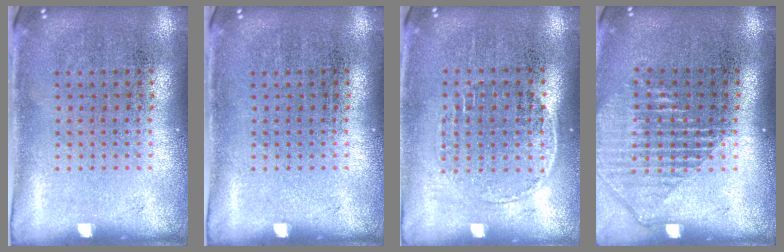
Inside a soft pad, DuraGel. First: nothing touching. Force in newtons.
{"total": 0.0}
{"total": 1.2, "press": 1.0, "slide": 0.7}
{"total": 1.3, "press": 1.2, "slide": 0.6}